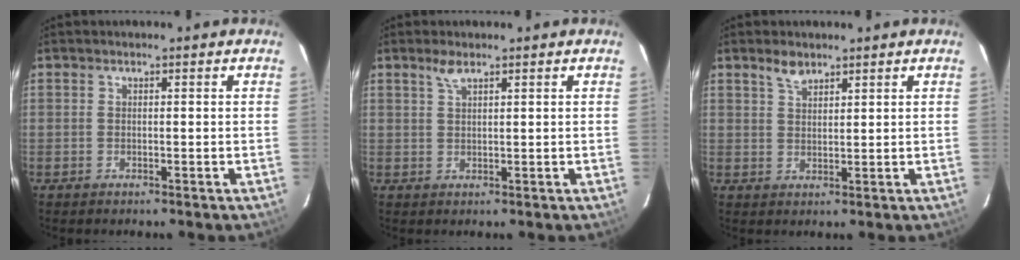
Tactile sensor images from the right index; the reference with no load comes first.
{"total": 2.0, "force": [1.5, 0.5, 1.3], "torque": [-0.025, 0.005, 0.030]}
{"total": 3.0, "force": [2.3, 1.2, 1.3], "torque": [-0.023, 0.005, 0.044]}